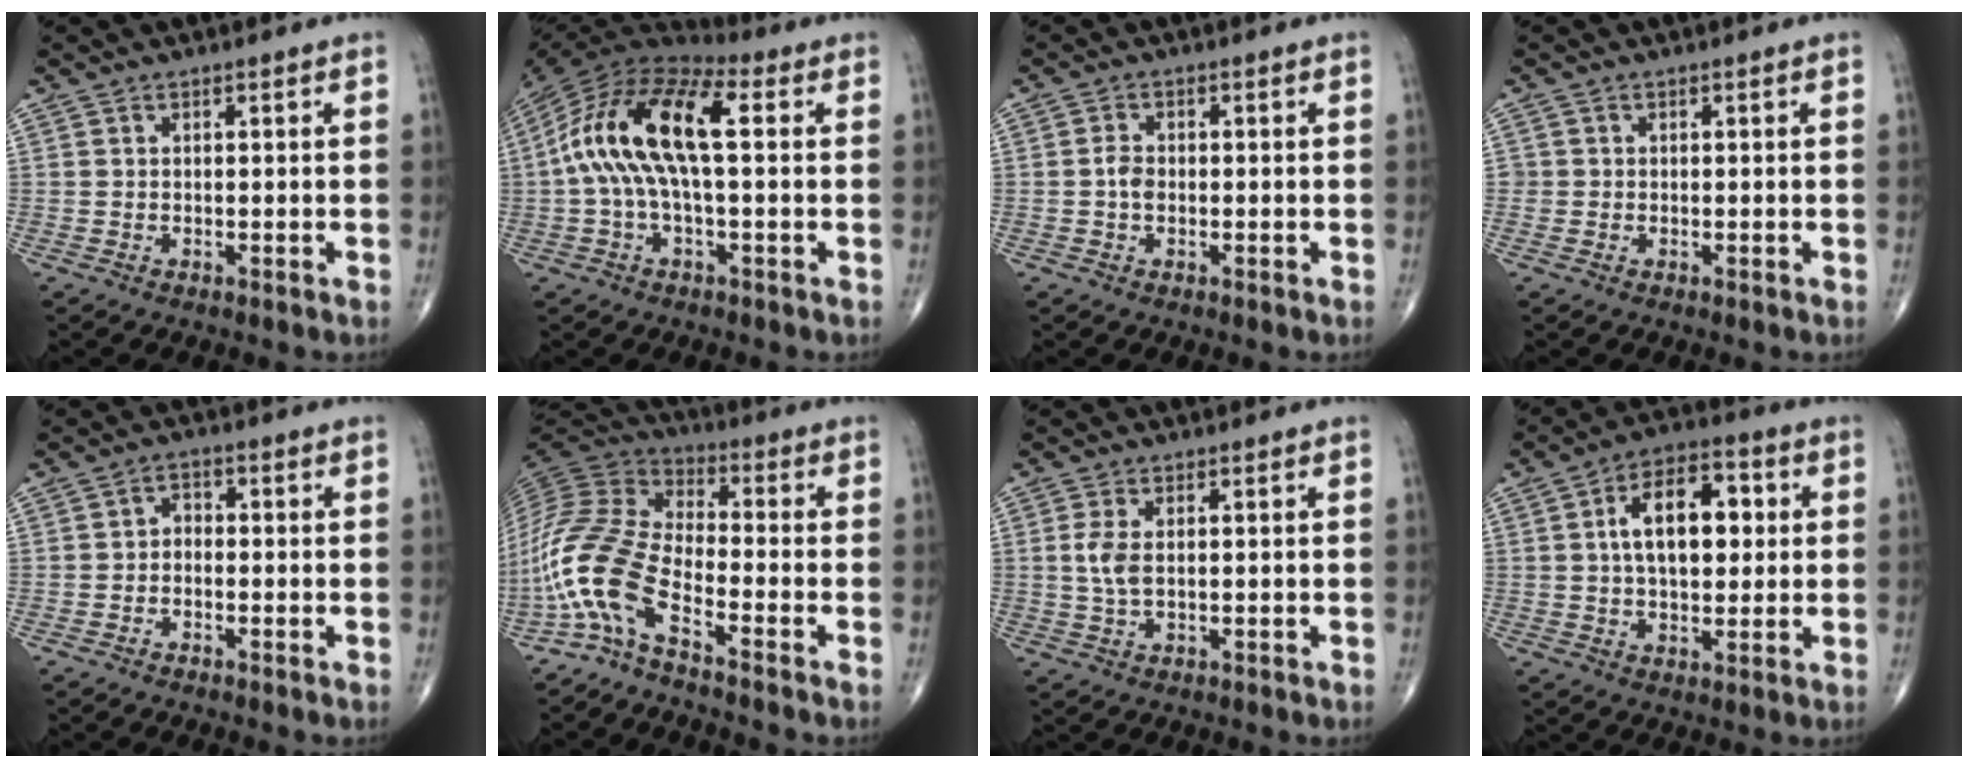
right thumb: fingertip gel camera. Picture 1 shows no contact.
{"total": 17.0, "force": [1.5, 6.9, 15.5], "torque": [-0.307, 0.043, 0.018]}
{"total": 2.2, "force": [-0.3, 1.5, 1.6], "torque": [-0.025, 0.006, -0.010]}
{"total": 0.8, "force": [-0.1, 0.8, 0.0], "torque": [0.005, 0.005, -0.003]}
{"total": 2.2, "force": [-0.6, 1.7, 1.3], "torque": [-0.007, 0.014, -0.022]}
{"total": 13.4, "force": [-7.8, 4.1, 10.1], "torque": [-0.230, 0.060, -0.165]}
{"total": 3.8, "force": [0.5, 1.9, 3.2], "torque": [-0.077, -0.001, 0.012]}
{"total": 13.4, "force": [2.2, 7.6, 10.8], "torque": [-0.147, 0.015, 0.031]}